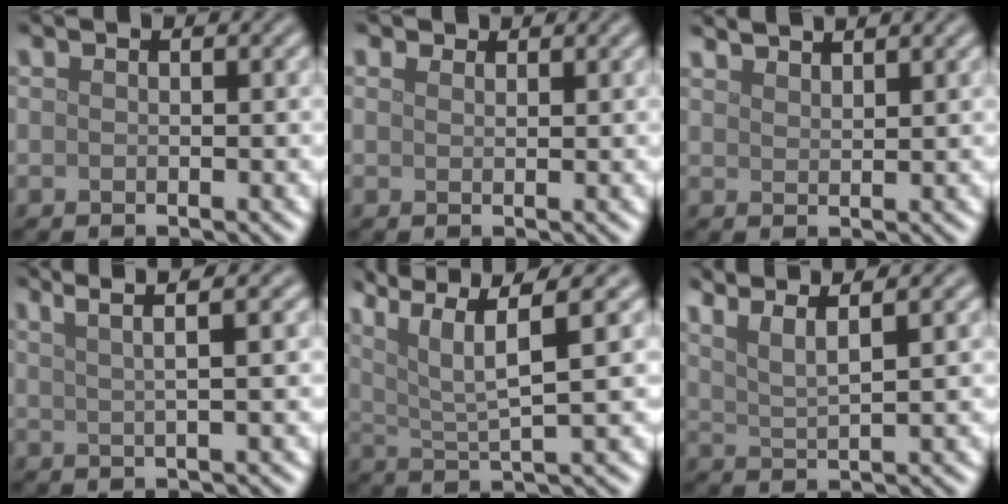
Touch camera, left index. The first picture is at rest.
{"total": 1.4, "force": [1.2, 0.6, 0.3], "torque": [-0.004, -0.008, 0.014]}
{"total": 2.4, "force": [2.3, 0.3, 0.6], "torque": [0.000, 0.005, 0.033]}
{"total": 4.9, "force": [3.3, 1.4, 3.4], "torque": [-0.042, 0.025, 0.016]}
{"total": 8.5, "force": [4.5, 2.0, 7.0], "torque": [-0.134, 0.019, 0.085]}
{"total": 4.8, "force": [3.6, 1.1, 3.0], "torque": [-0.043, 0.021, 0.039]}